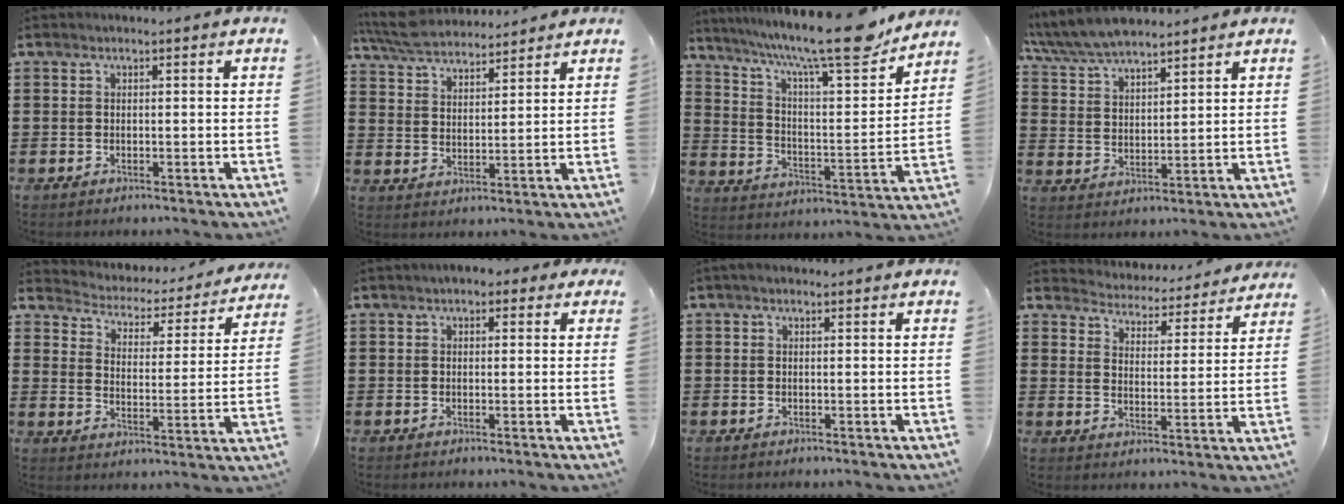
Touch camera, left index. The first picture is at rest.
{"total": 6.4, "force": [6.0, 1.4, 1.6], "torque": [-0.055, -0.015, 0.112]}
{"total": 15.0, "force": [11.9, 1.9, 8.9], "torque": [-0.167, -0.076, 0.195]}
{"total": 6.8, "force": [6.4, 1.2, 2.0], "torque": [-0.062, -0.019, 0.119]}
{"total": 3.1, "force": [3.0, 0.6, -0.3], "torque": [-0.018, -0.030, 0.042]}
{"total": 1.6, "force": [0.3, 1.2, 1.0], "torque": [-0.015, 0.006, 0.001]}
{"total": 0.7, "force": [0.0, 0.5, 0.4], "torque": [-0.008, 0.006, -0.001]}
{"total": 4.5, "force": [4.5, 0.1, -0.4], "torque": [-0.020, -0.040, 0.074]}